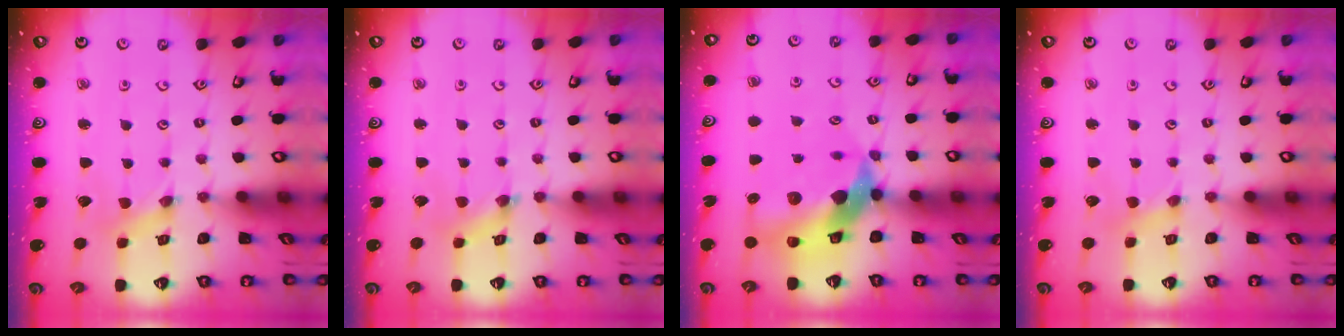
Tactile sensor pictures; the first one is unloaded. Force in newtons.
{"total": 2.0, "press": 2.0, "slide": 0.4}
{"total": 17.0, "press": 16.8, "slide": 2.5}
{"total": 2.8, "press": 2.8, "slide": 0.4}